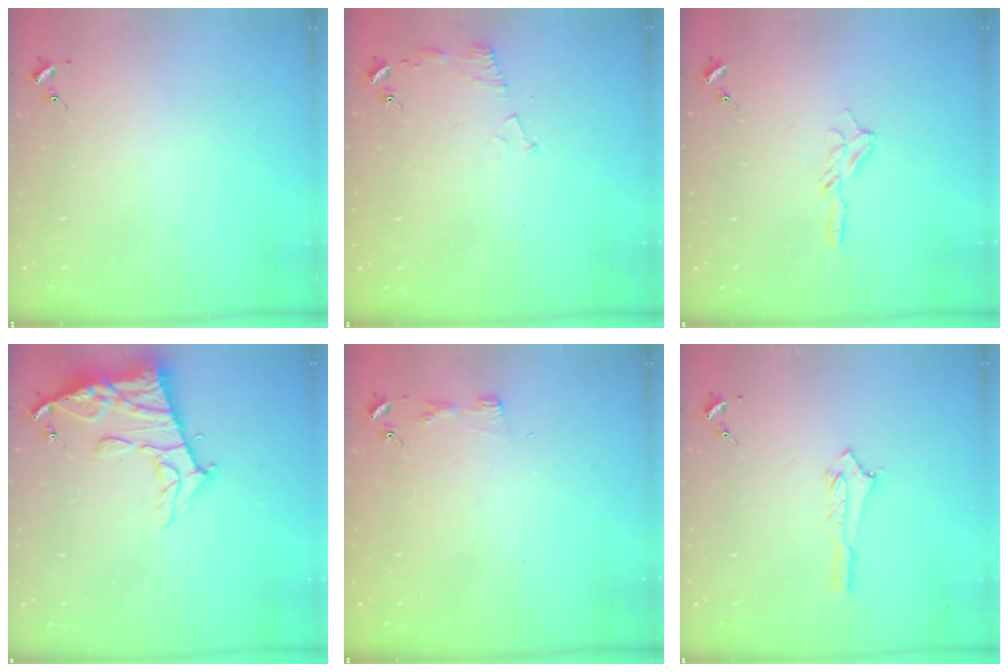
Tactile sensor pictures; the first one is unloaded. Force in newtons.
{"total": 6.1, "press": 6.1, "slide": 0.7}
{"total": 6.9, "press": 6.9, "slide": 0.7}
{"total": 14.9, "press": 14.8, "slide": 1.4}
{"total": 2.9, "press": 2.9, "slide": 0.3}
{"total": 2.8, "press": 2.8, "slide": 0.3}